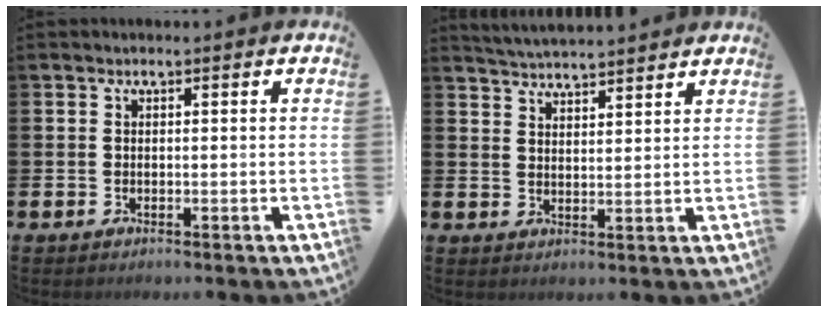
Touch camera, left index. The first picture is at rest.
{"total": 4.2, "force": [4.2, -0.1, 0.0], "torque": [-0.014, -0.022, 0.077]}